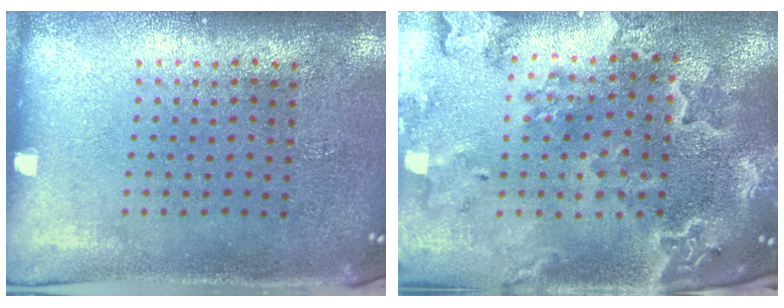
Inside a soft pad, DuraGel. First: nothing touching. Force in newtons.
{"total": 2.9, "press": 2.7, "slide": 1.0}